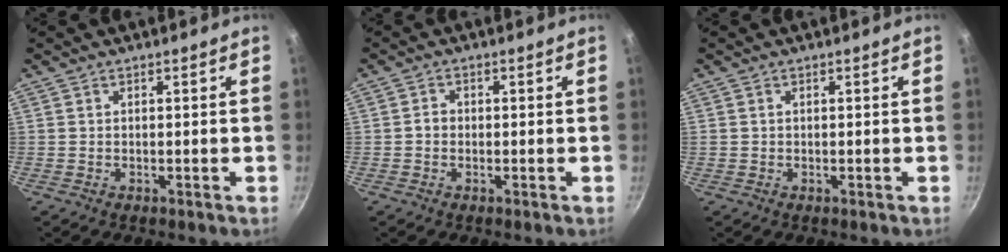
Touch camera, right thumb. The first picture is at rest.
{"total": 1.7, "force": [-0.3, 1.4, 0.9], "torque": [-0.010, 0.010, -0.007]}
{"total": 0.0}